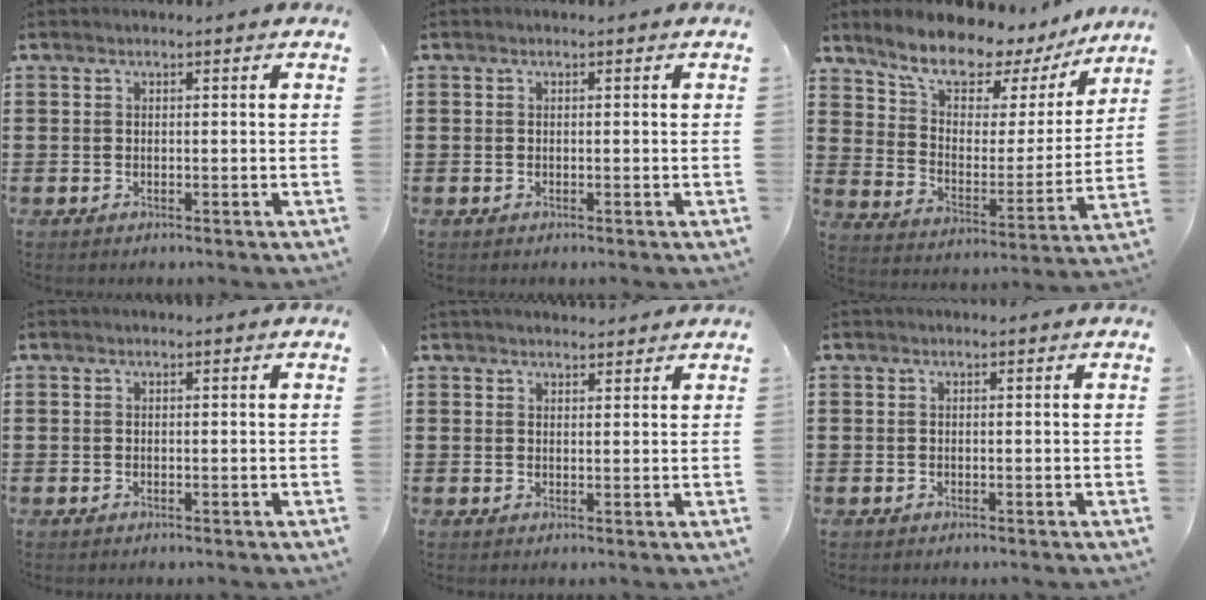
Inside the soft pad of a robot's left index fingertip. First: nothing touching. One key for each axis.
{"total": 0.0}
{"total": 9.1, "fx": 8.0, "fy": 2.9, "fz": 2.9, "tx": -0.080, "ty": -0.063, "tz": 0.137}
{"total": 0.0}
{"total": 1.7, "fx": 1.6, "fy": 0.3, "fz": 0.1, "tx": -0.005, "ty": 0.002, "tz": 0.032}
{"total": 0.0}